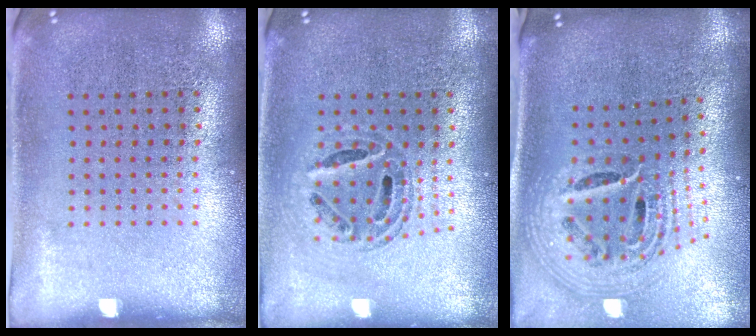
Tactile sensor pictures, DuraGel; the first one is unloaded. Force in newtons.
{"total": 0.7, "press": 0.7, "slide": 0.3}
{"total": 2.5, "press": 1.8, "slide": 1.8}